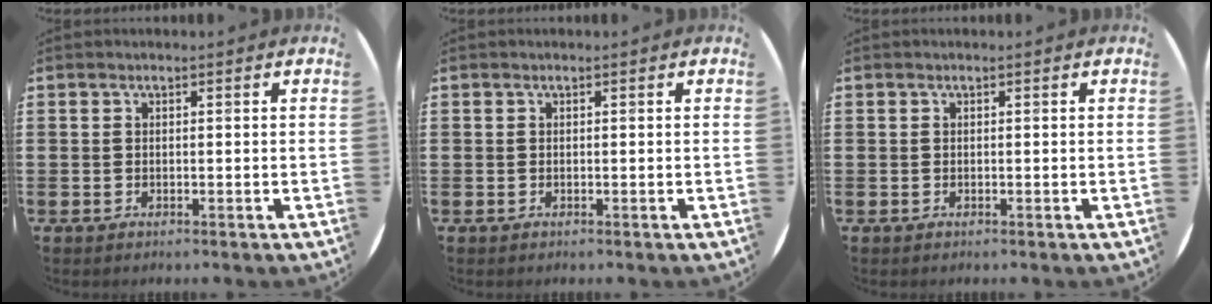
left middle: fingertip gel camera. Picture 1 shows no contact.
{"total": 0.0}
{"total": 0.0}